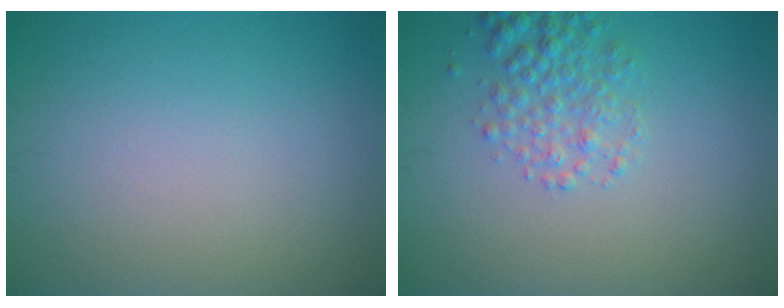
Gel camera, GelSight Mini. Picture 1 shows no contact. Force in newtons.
{"total": 2.9, "press": 2.9, "slide": 0.2}